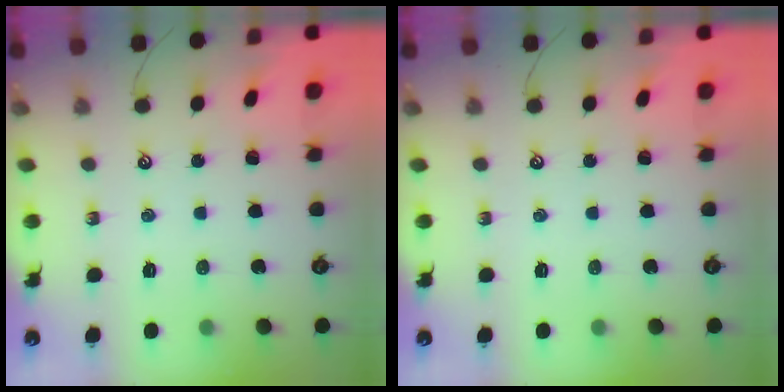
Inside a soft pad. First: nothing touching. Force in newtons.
{"total": 0.0}